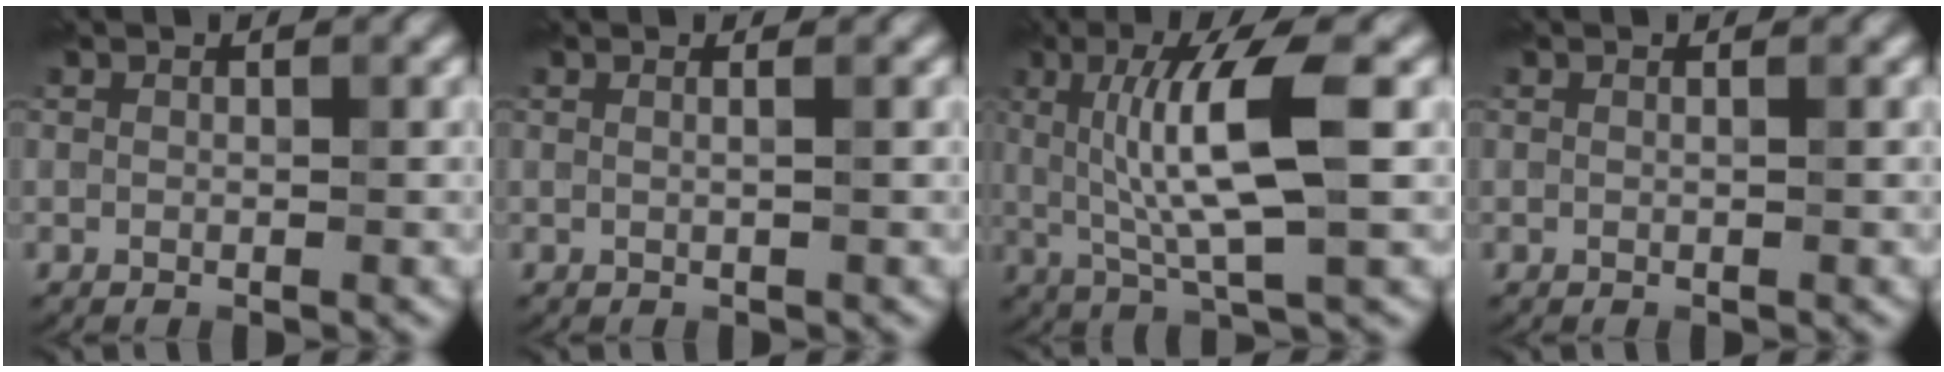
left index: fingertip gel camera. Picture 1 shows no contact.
{"total": 0.6, "force": [0.4, 0.0, 0.5], "torque": [-0.011, -0.005, -0.001]}
{"total": 7.6, "force": [1.1, 1.4, 7.4], "torque": [-0.133, -0.001, 0.020]}
{"total": 0.0}